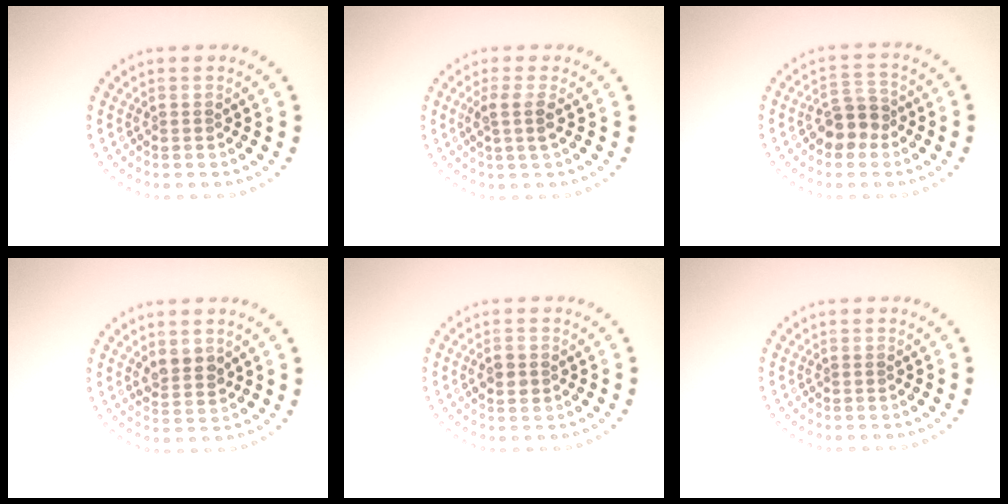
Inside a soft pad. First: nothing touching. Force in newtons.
{"total": 1.9, "press": 1.5, "slide": 1.1}
{"total": 3.3, "press": 3.1, "slide": 1.1}
{"total": 2.0, "press": 1.8, "slide": 0.8}
{"total": 1.6, "press": 1.6, "slide": 0.1}
{"total": 0.0}